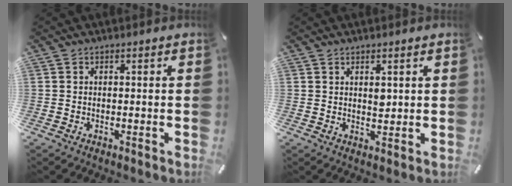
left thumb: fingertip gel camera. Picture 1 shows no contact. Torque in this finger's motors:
{"motor_torque": [0.61, 0.57, 0.29, -0.38, 0.08]}